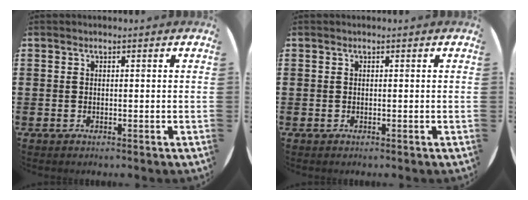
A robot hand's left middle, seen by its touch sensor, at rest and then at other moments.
{"total": 0.0}